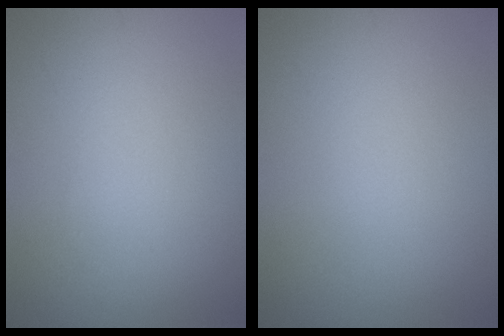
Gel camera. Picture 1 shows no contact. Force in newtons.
{"total": 0.0}